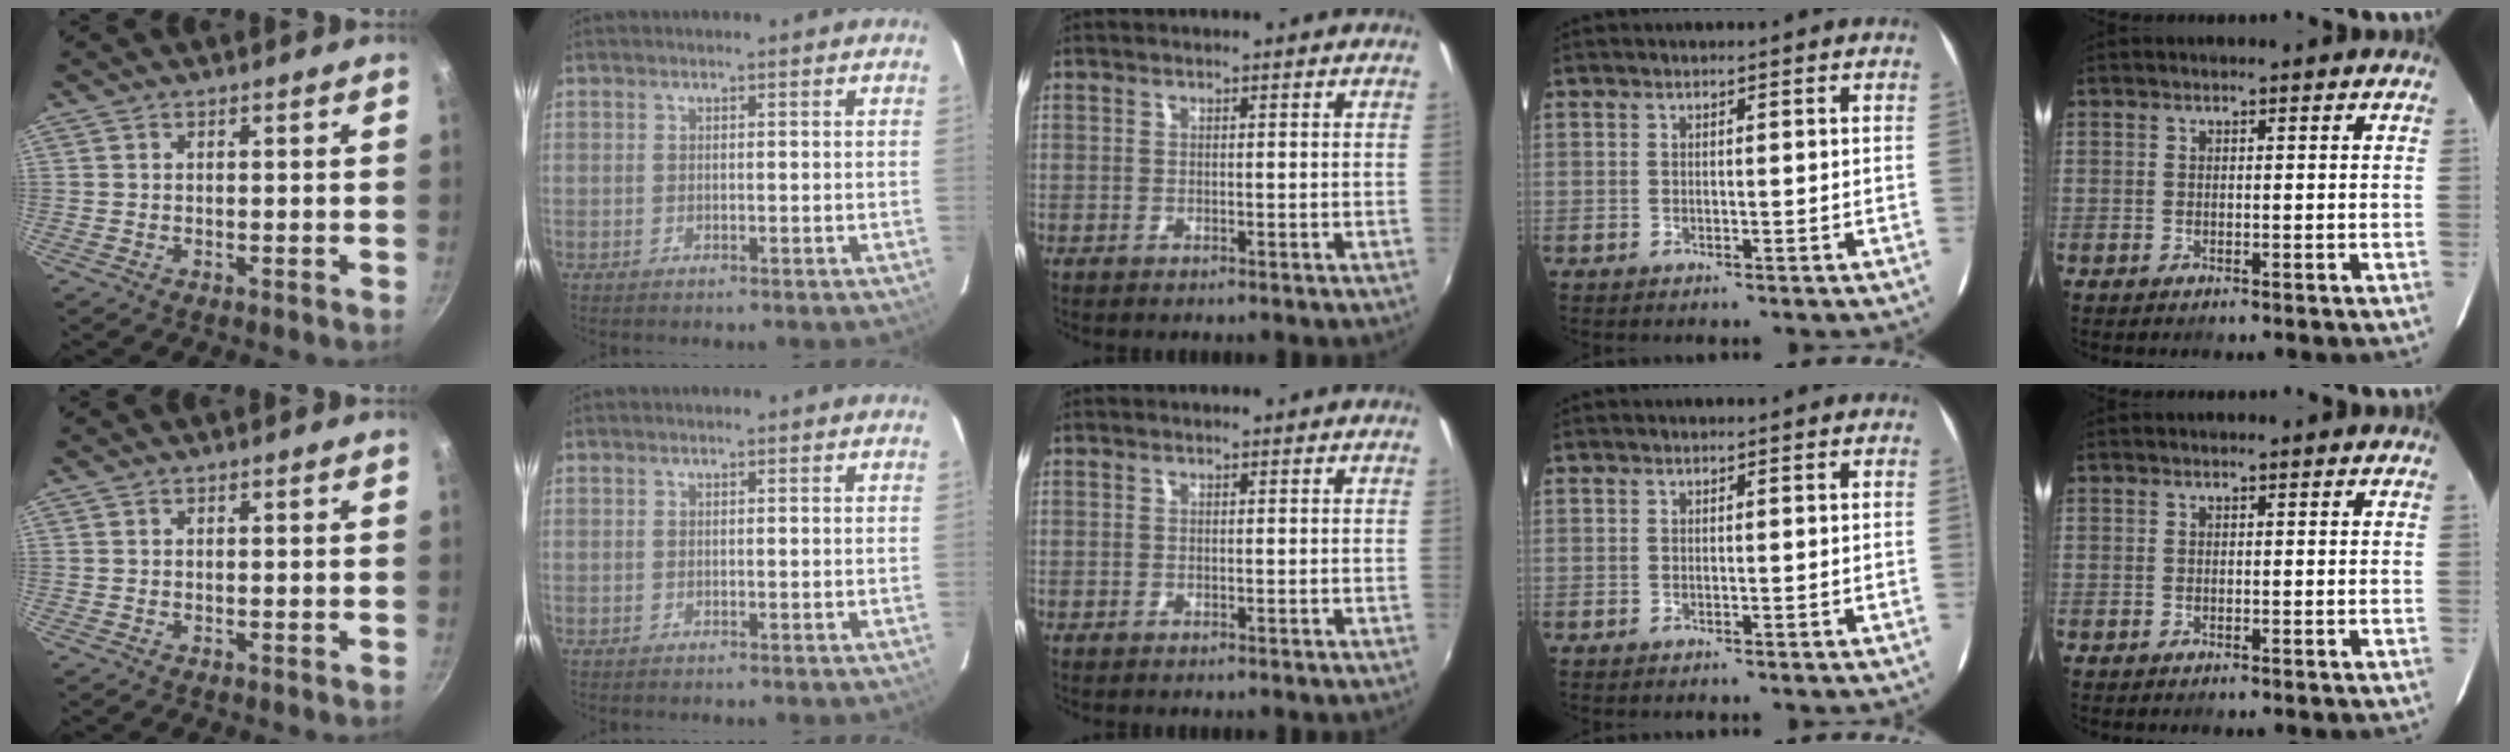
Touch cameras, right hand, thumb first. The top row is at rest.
{}